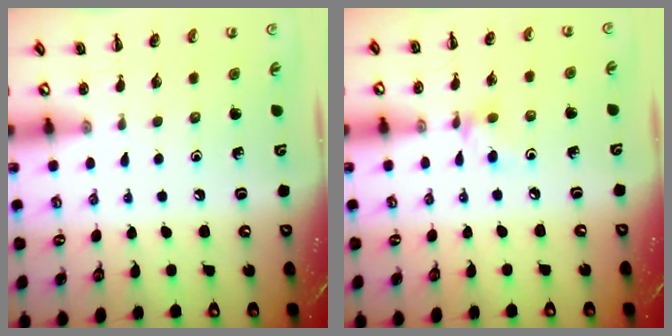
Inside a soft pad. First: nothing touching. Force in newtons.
{"total": 5.1, "press": 5.0, "slide": 1.1}